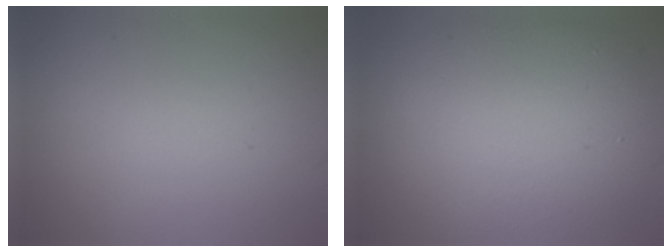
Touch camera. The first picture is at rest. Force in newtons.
{"total": 10.4, "press": 10.3, "slide": 0.9}